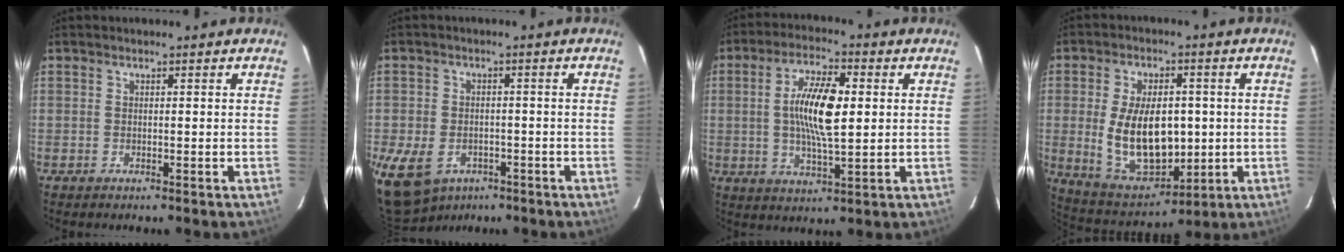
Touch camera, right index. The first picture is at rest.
{"total": 12.3, "force": [-6.3, 8.6, 6.1], "torque": [-0.164, -0.023, -0.091]}
{"total": 11.2, "force": [1.2, 3.5, 10.6], "torque": [-0.196, 0.006, 0.021]}
{"total": 16.2, "force": [-0.4, 9.2, 13.4], "torque": [-0.265, -0.014, 0.016]}